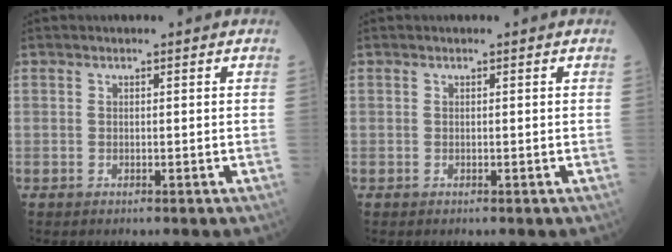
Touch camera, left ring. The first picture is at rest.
{"total": 0.0}